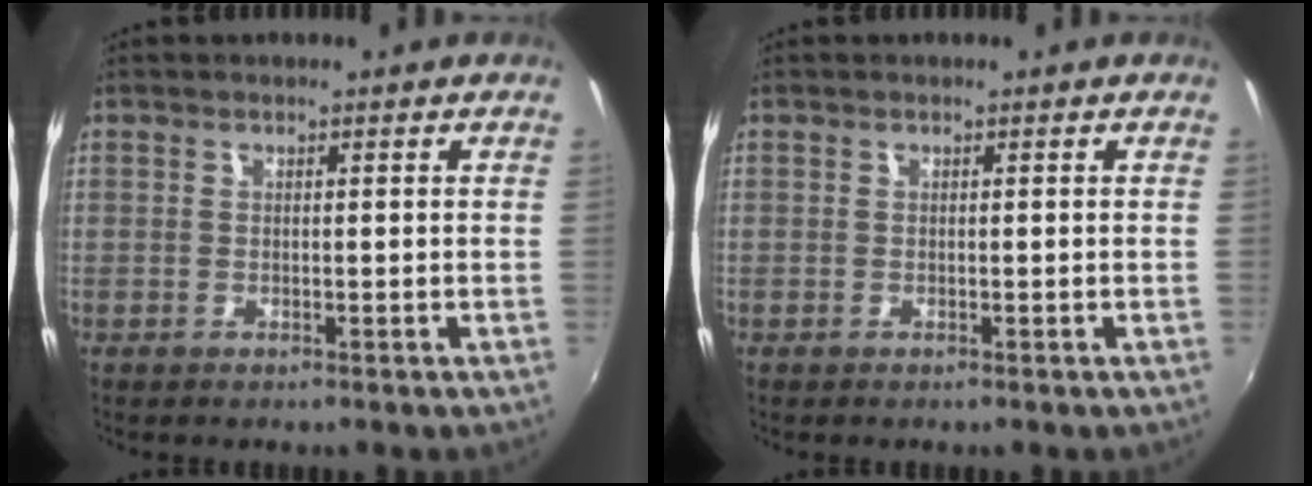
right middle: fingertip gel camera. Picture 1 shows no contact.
{"total": 0.0}